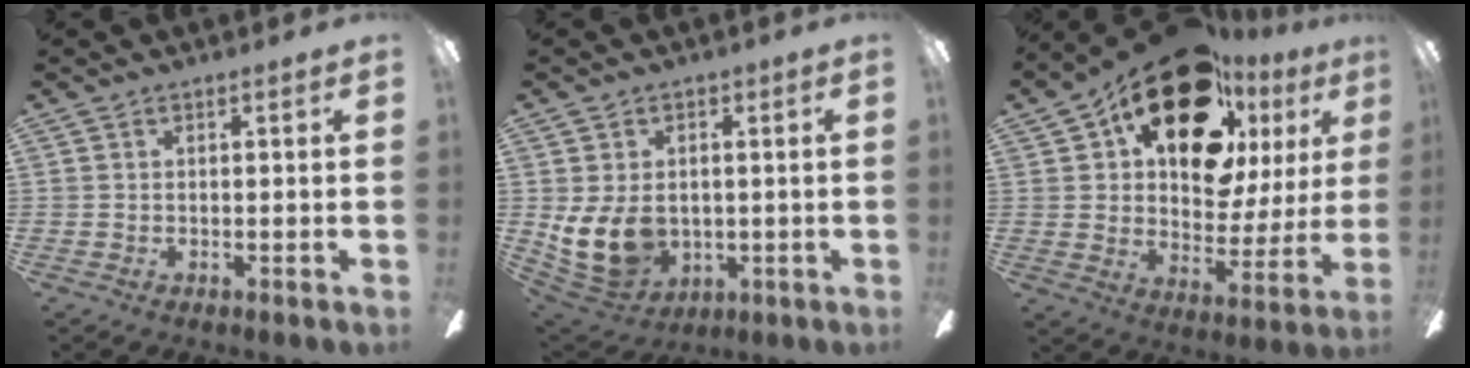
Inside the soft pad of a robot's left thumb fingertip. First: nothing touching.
{"total": 12.8, "force": [-0.7, 9.6, 8.4], "torque": [-0.180, -0.009, -0.013]}
{"total": 23.3, "force": [14.3, 11.7, 14.2], "torque": [-0.225, -0.084, 0.249]}